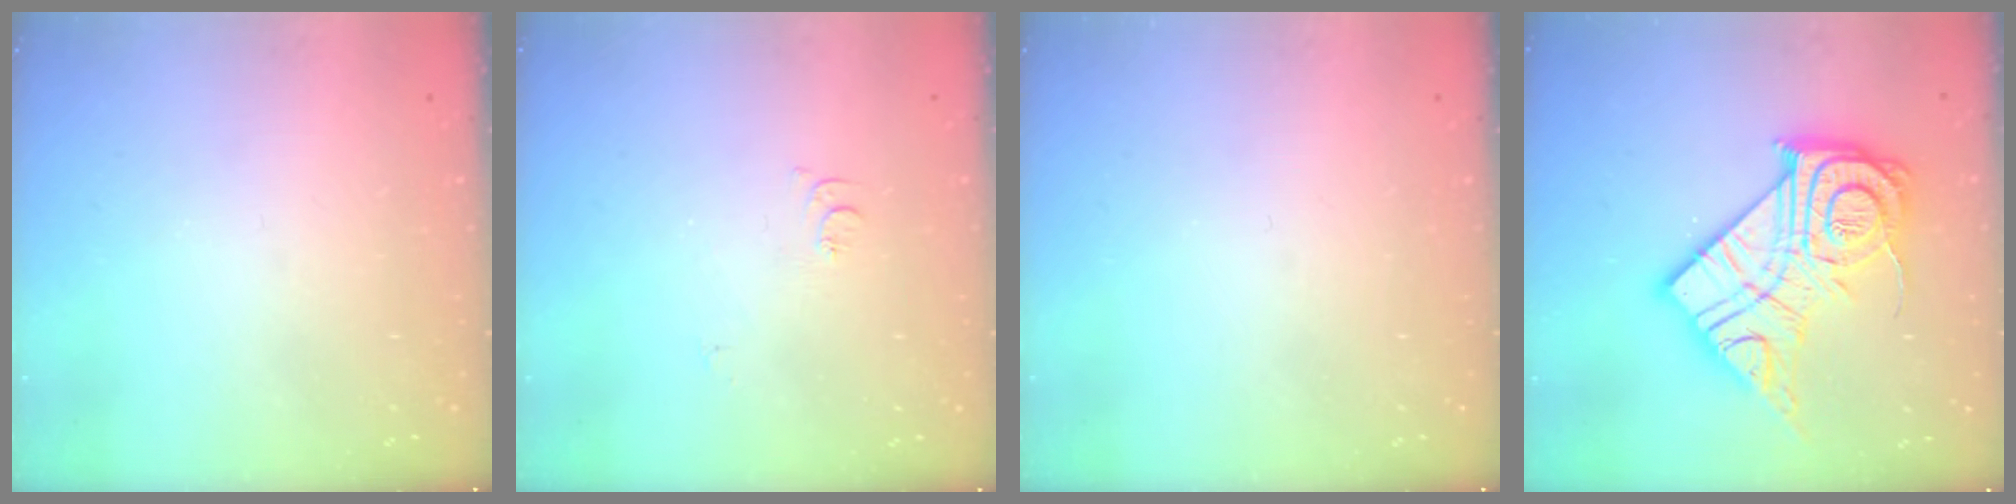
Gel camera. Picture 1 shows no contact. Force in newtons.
{"total": 5.2, "press": 5.1, "slide": 0.6}
{"total": 0.0}
{"total": 23.3, "press": 23.3, "slide": 1.7}